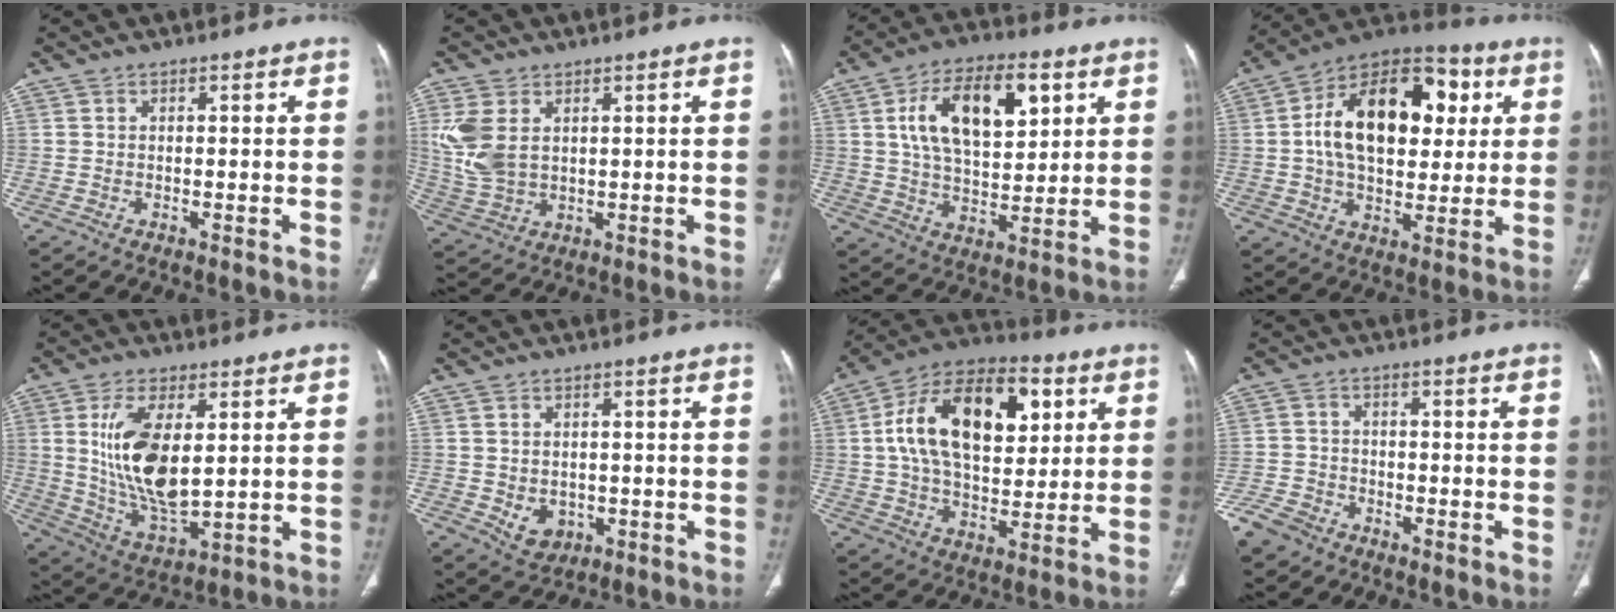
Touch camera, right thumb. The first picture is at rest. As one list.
[{"total": 8.8, "force": [2.5, 5.7, 6.2], "torque": [-0.142, -0.007, 0.064]}, {"total": 17.5, "force": [6.0, 9.0, 13.8], "torque": [-0.211, -0.008, 0.106]}, {"total": 22.7, "force": [4.3, 13.9, 17.5], "torque": [-0.252, 0.016, 0.062]}, {"total": 15.0, "force": [2.9, 6.9, 13.0], "torque": [-0.247, -0.025, 0.070]}, {"total": 5.0, "force": [-0.9, 4.1, 2.7], "torque": [-0.029, 0.002, 0.003]}, {"total": 23.0, "force": [5.9, 13.1, 17.9], "torque": [-0.278, 0.005, 0.091]}, {"total": 6.5, "force": [-4.5, 4.2, 2.2], "torque": [-0.051, 0.013, -0.088]}]